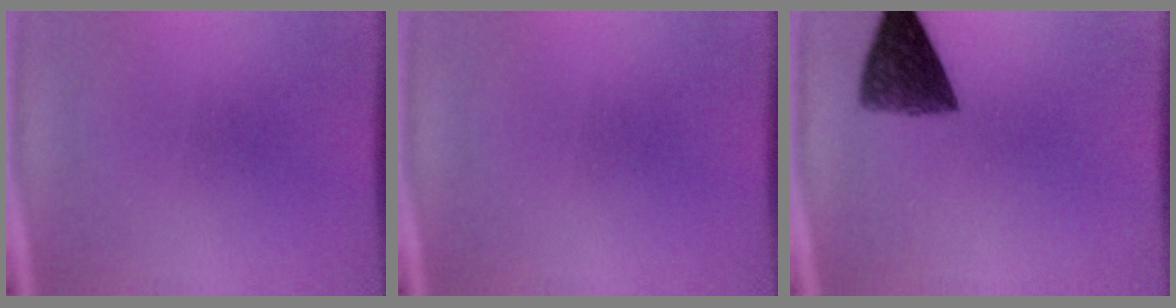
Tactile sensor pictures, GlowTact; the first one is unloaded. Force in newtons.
{"total": 0.0}
{"total": 7.3}